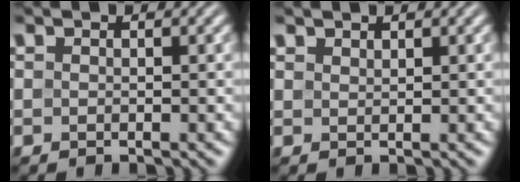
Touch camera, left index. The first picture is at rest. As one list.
[{"total": 0.9, "force": [0.9, 0.2, 0.1], "torque": [-0.002, 0.000, 0.020]}]